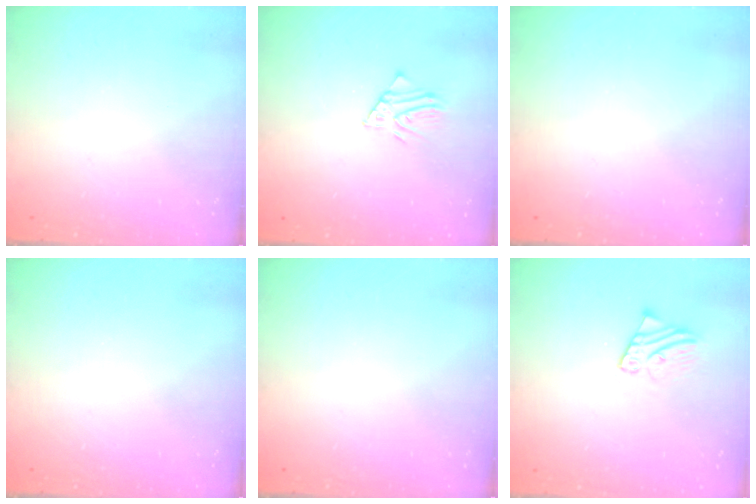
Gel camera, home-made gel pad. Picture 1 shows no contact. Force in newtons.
{"total": 2.5, "press": 2.5, "slide": 0.2}
{"total": 0.0}
{"total": 0.0}
{"total": 0.0}
{"total": 2.4, "press": 2.4, "slide": 0.1}